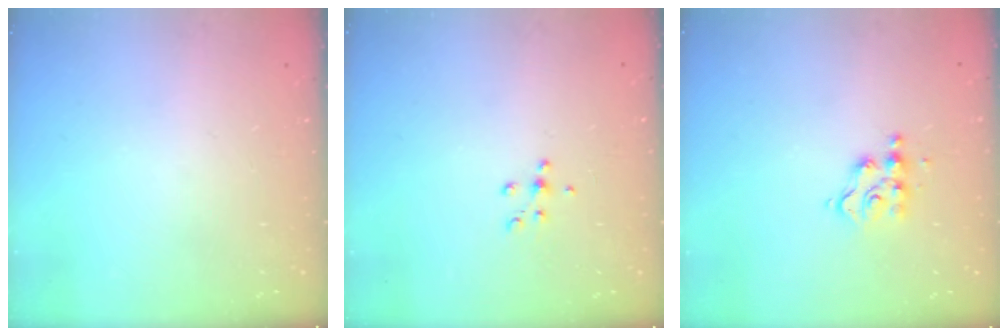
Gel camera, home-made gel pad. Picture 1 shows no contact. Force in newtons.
{"total": 5.3, "press": 5.2, "slide": 1.0}
{"total": 5.7, "press": 5.7, "slide": 0.3}